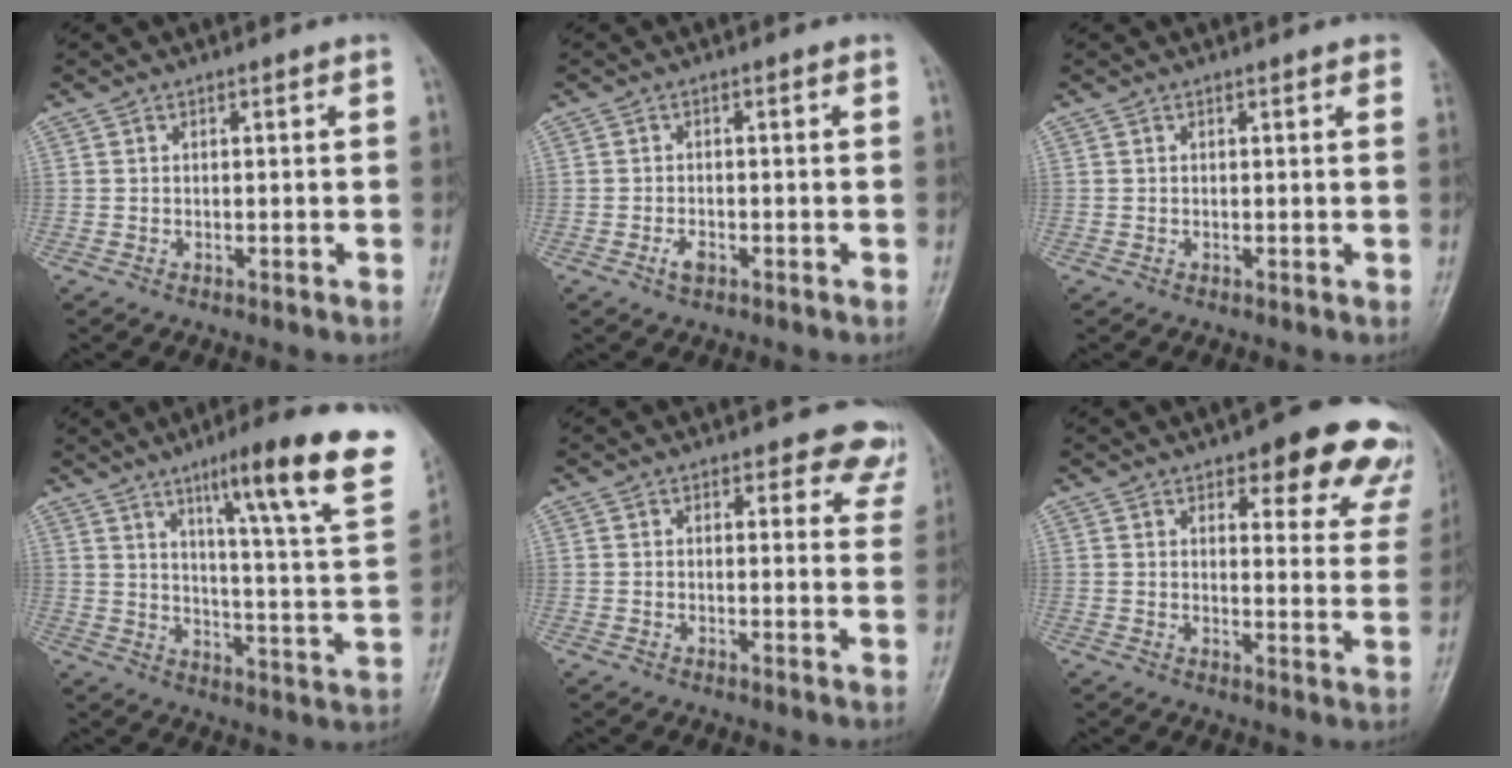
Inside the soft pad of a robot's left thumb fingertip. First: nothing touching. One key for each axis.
{"total": 2.0, "fx": -1.0, "fy": 1.0, "fz": 1.4, "tx": -0.027, "ty": 0.003, "tz": -0.019}
{"total": 2.0, "fx": 1.5, "fy": 0.6, "fz": 1.2, "tx": -0.007, "ty": 0.004, "tz": 0.009}
{"total": 22.3, "fx": 13.0, "fy": 2.3, "fz": 18.0, "tx": -0.234, "ty": -0.051, "tz": 0.181}
{"total": 7.0, "fx": 6.0, "fy": 3.3, "fz": 1.5, "tx": 0.034, "ty": -0.026, "tz": 0.042}
{"total": 15.8, "fx": 10.7, "fy": 6.0, "fz": 10.0, "tx": -0.064, "ty": -0.043, "tz": 0.111}